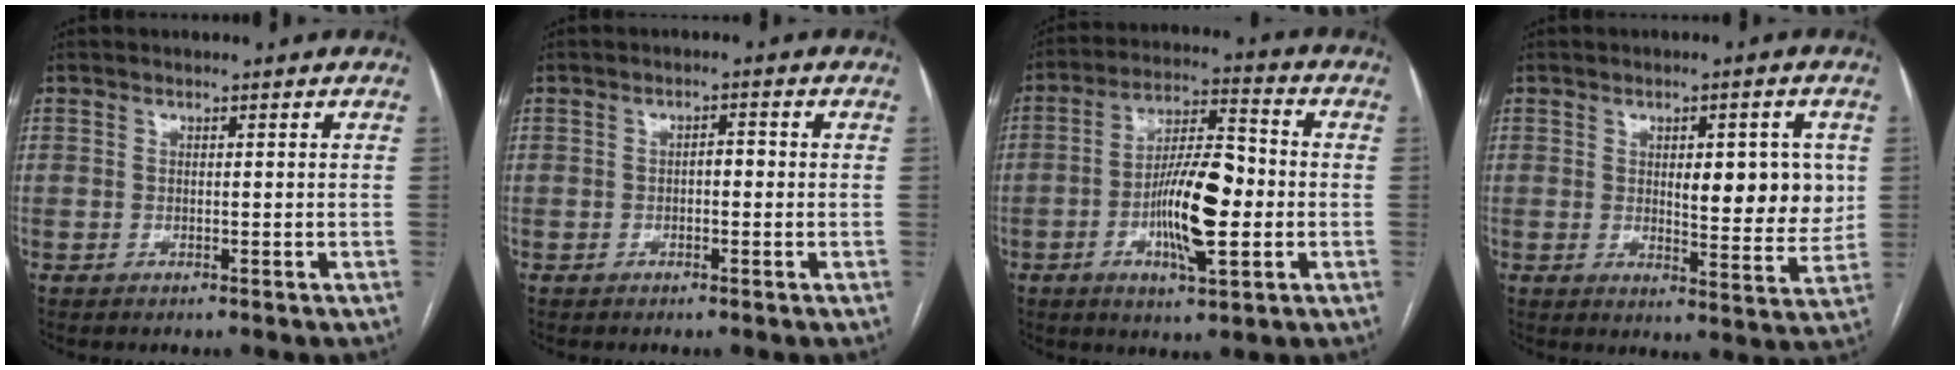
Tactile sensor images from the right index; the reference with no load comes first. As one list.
[{"total": 1.7, "force": [-0.3, 0.7, 1.5], "torque": [-0.017, 0.006, -0.006]}, {"total": 12.9, "force": [-2.5, 3.2, 12.3], "torque": [-0.222, 0.009, -0.042]}, {"total": 9.6, "force": [1.6, 3.3, 8.8], "torque": [-0.112, -0.002, 0.025]}]